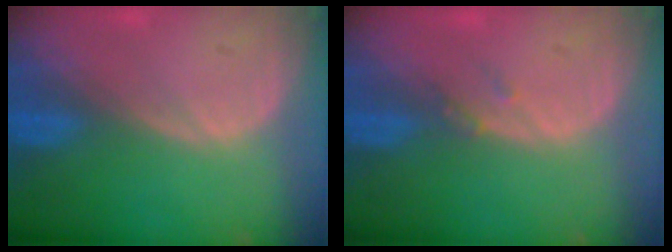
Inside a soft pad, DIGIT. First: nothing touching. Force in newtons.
{"total": 1.3, "press": 1.1, "slide": 0.7}